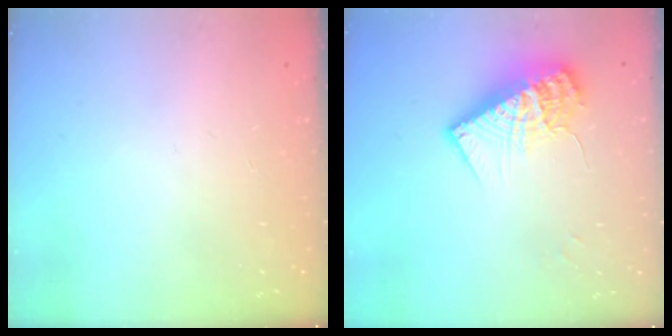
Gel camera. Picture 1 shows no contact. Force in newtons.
{"total": 13.7, "press": 13.7, "slide": 1.4}